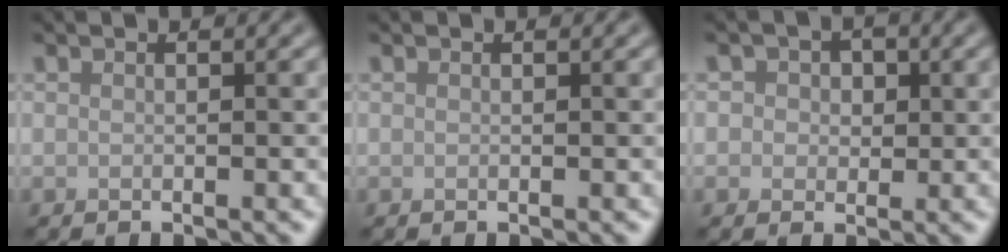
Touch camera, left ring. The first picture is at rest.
{"total": 0.0}
{"total": 3.4, "force": [1.0, 2.8, 1.6], "torque": [-0.014, 0.008, -0.007]}